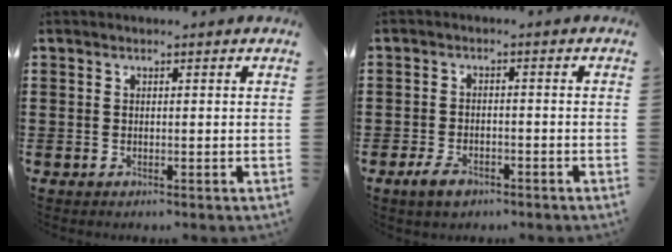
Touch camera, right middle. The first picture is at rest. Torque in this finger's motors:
{"motor_torque": [1.52, -0.18, 0.17, 0.04]}